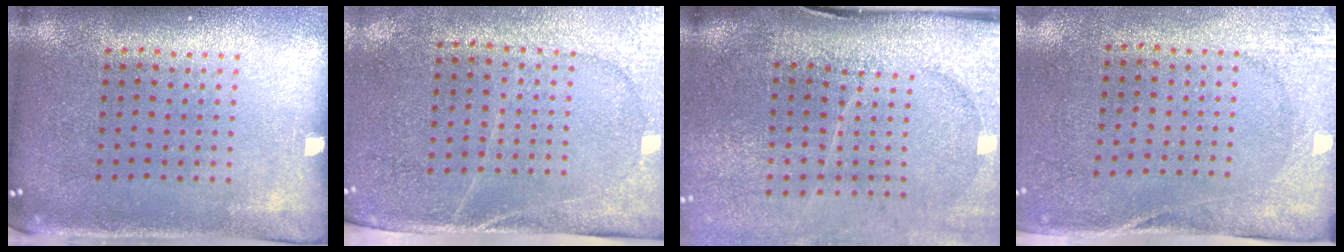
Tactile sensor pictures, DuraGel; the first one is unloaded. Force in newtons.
{"total": 2.9, "press": 2.5, "slide": 1.4}
{"total": 4.6, "press": 3.6, "slide": 2.8}
{"total": 2.7, "press": 2.1, "slide": 1.7}